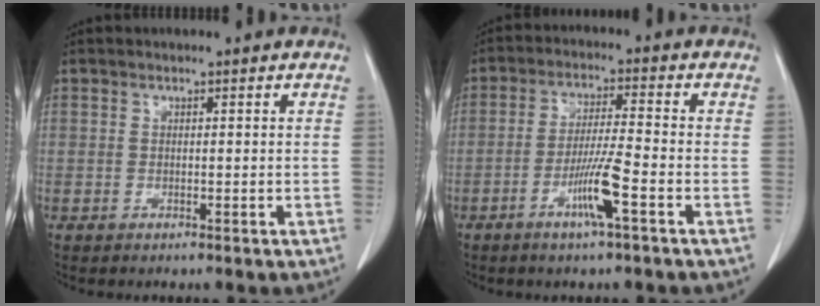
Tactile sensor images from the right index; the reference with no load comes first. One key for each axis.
{"total": 6.9, "fx": -3.1, "fy": -0.4, "fz": 6.1, "tx": -0.119, "ty": -0.008, "tz": -0.061}